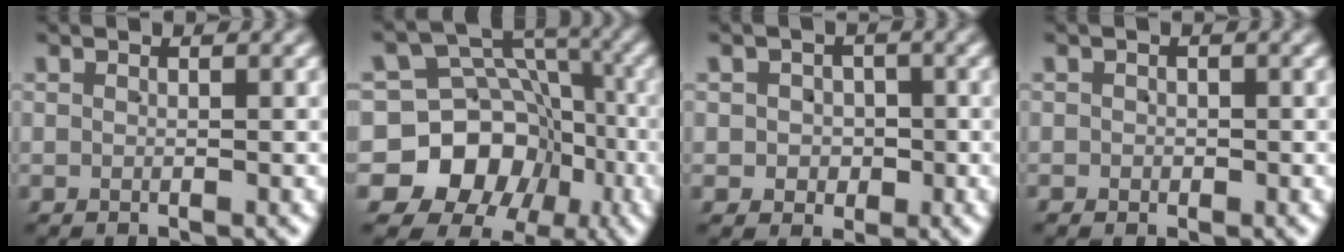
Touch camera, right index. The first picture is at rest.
{"total": 17.7, "force": [-3.9, 15.4, 7.7], "torque": [-0.163, -0.061, -0.057]}
{"total": 3.5, "force": [-0.6, 3.2, 1.2], "torque": [0.000, -0.006, -0.007]}
{"total": 1.0, "force": [-0.5, 0.8, -0.1], "torque": [0.002, -0.005, -0.007]}